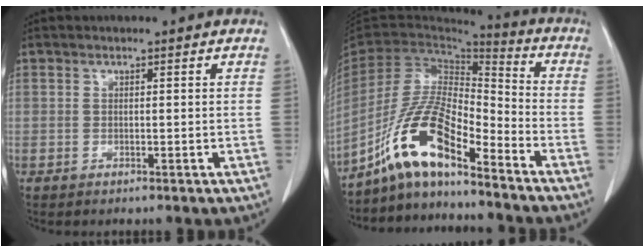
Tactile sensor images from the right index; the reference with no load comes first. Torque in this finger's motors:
{"motor_torque": [0.16, -0.09, 0.04, -0.04]}